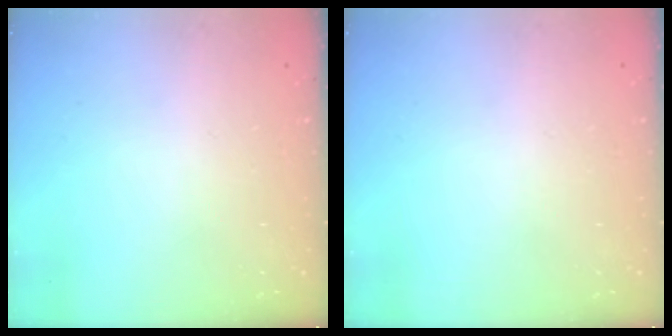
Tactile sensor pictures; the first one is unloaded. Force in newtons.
{"total": 0.0}